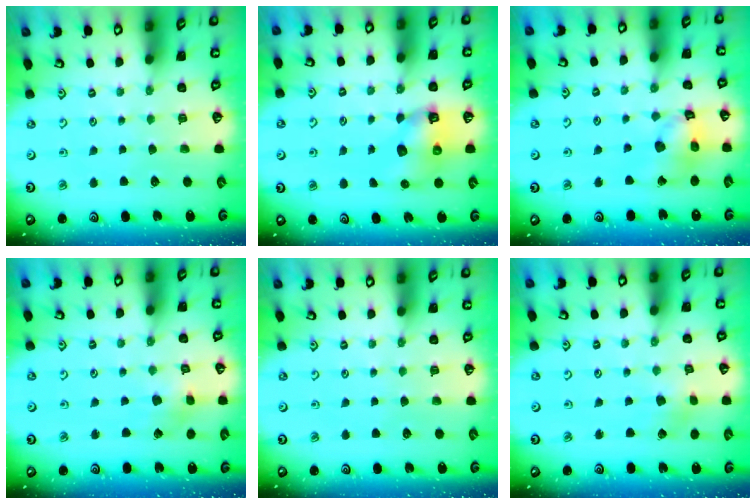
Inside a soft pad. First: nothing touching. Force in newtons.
{"total": 8.0, "press": 8.0, "slide": 0.8}
{"total": 13.3, "press": 13.2, "slide": 1.7}
{"total": 3.5, "press": 3.5, "slide": 0.4}
{"total": 0.0}
{"total": 2.3, "press": 2.2, "slide": 0.4}